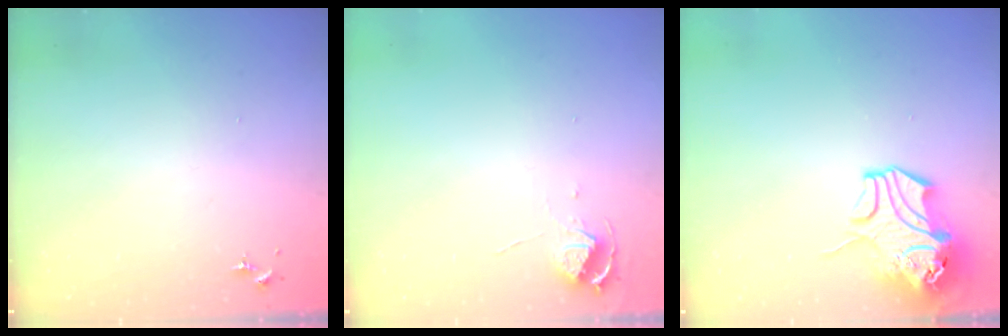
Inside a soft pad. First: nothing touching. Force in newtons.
{"total": 5.5, "press": 5.4, "slide": 0.6}
{"total": 12.7, "press": 12.6, "slide": 1.9}